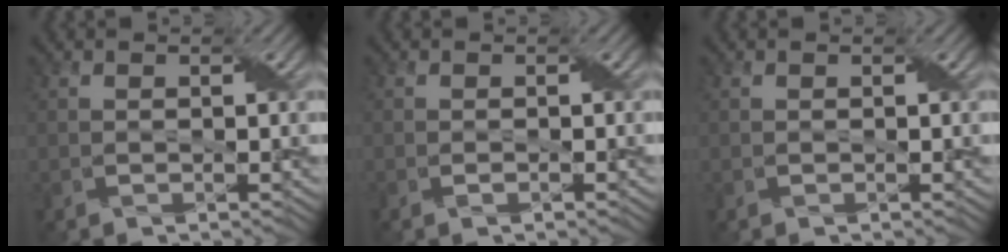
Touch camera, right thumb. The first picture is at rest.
{"total": 0.5, "force": [-0.3, 0.1, 0.4], "torque": [-0.006, 0.001, -0.008]}
{"total": 0.0}